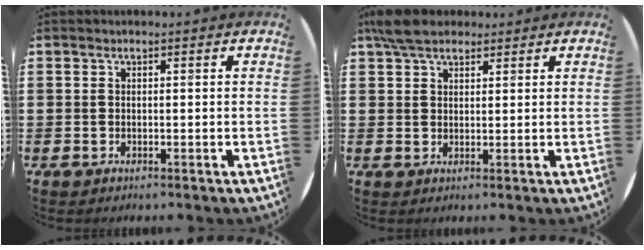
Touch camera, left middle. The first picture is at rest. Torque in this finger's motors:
{"motor_torque": [0.88, -0.73, 0.12, 0.02]}